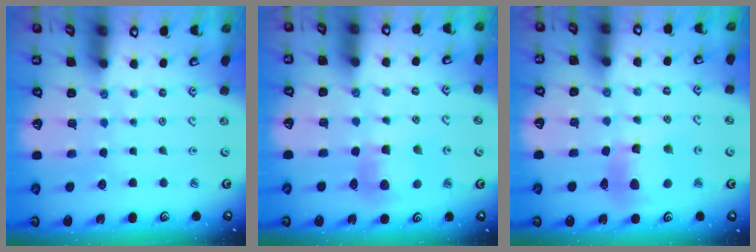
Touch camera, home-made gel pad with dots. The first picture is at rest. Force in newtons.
{"total": 7.2, "press": 7.2, "slide": 0.2}
{"total": 10.9, "press": 10.8, "slide": 1.3}